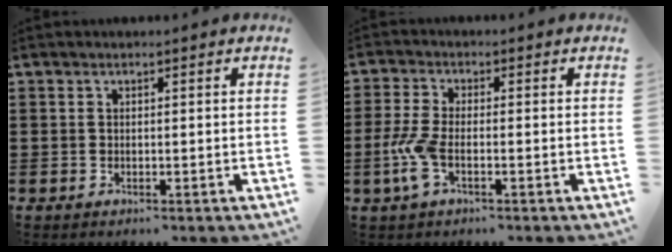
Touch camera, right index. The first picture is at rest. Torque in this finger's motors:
{"motor_torque": [1.74, 0.39, 0.71, 0.21]}